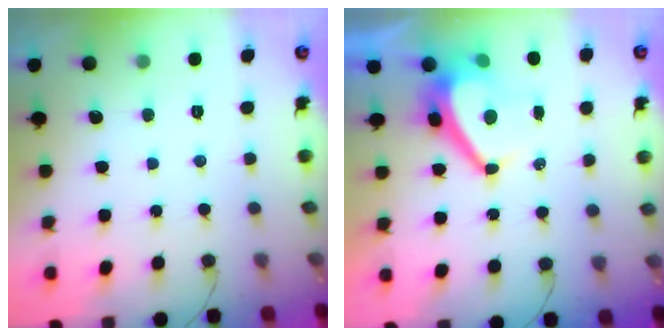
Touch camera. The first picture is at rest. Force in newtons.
{"total": 7.2, "press": 7.1, "slide": 0.6}